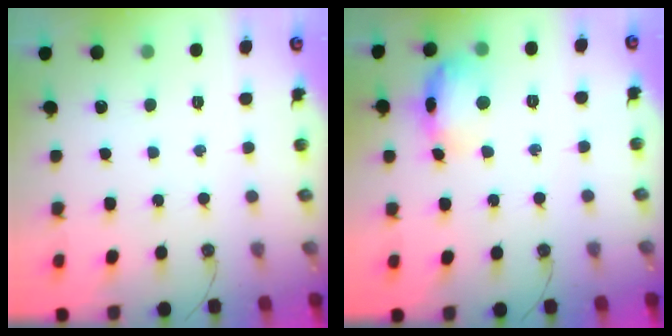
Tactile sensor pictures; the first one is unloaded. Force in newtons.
{"total": 13.9, "press": 13.9, "slide": 1.1}